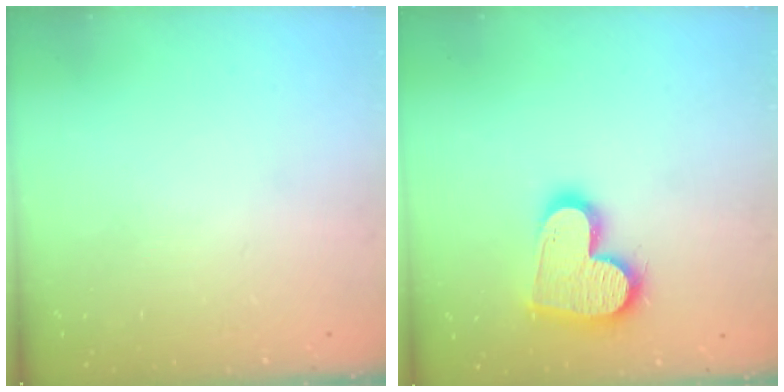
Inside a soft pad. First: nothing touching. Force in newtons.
{"total": 17.0, "press": 16.9, "slide": 1.6}